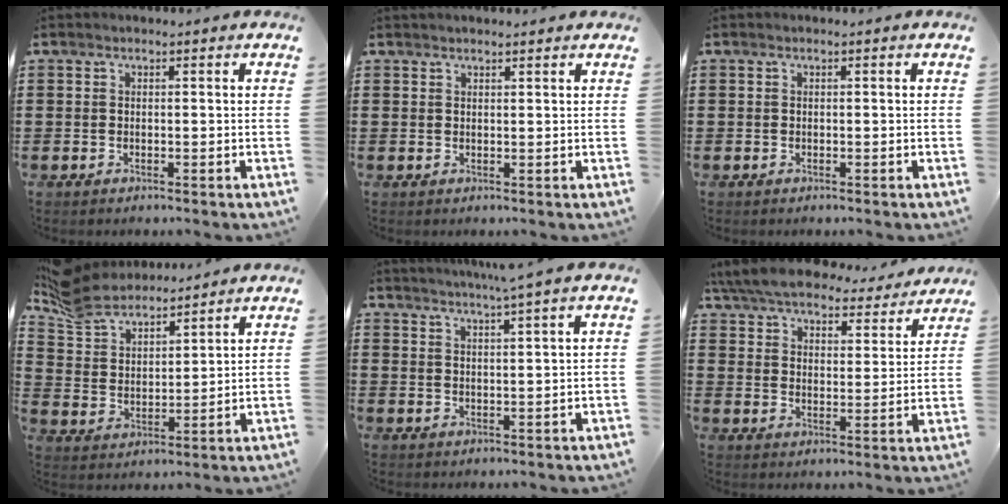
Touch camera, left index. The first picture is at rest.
{"total": 1.1, "force": [1.0, 0.2, 0.2], "torque": [-0.005, 0.001, 0.020]}
{"total": 0.0}
{"total": 7.6, "force": [7.0, 2.1, 1.8], "torque": [-0.070, -0.027, 0.129]}
{"total": 2.9, "force": [2.4, -1.2, 1.1], "torque": [-0.025, -0.011, 0.039]}
{"total": 7.2, "force": [6.9, 0.6, 1.8], "torque": [-0.067, -0.041, 0.123]}